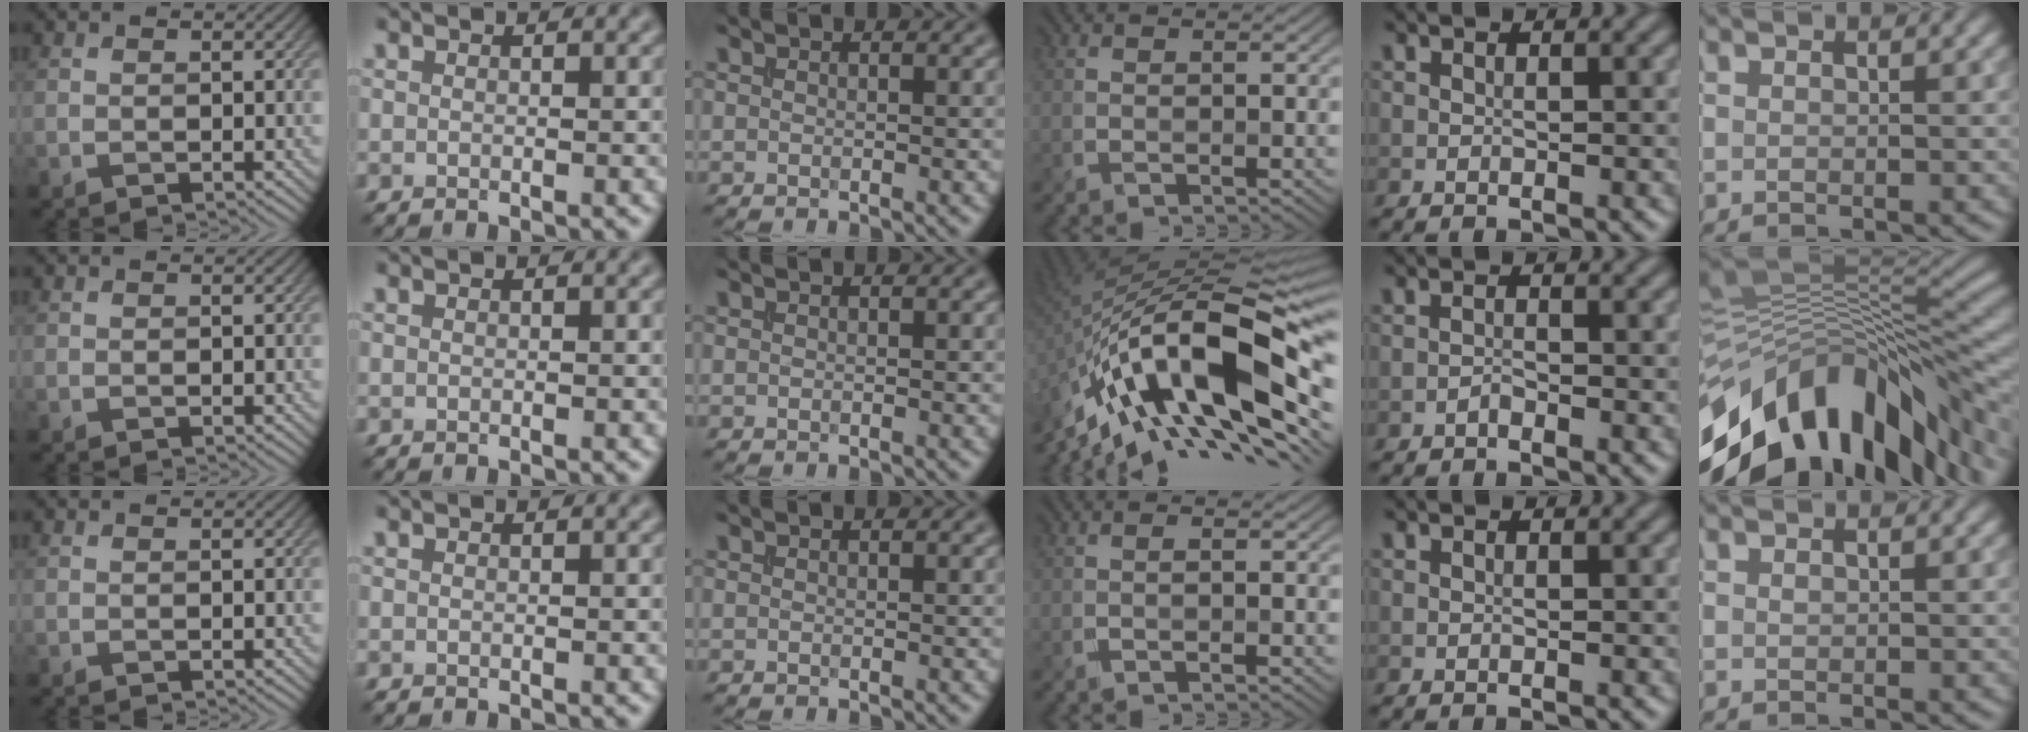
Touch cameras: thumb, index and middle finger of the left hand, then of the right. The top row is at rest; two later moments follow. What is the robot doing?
{"motion": "insert", "object": "file holder"}